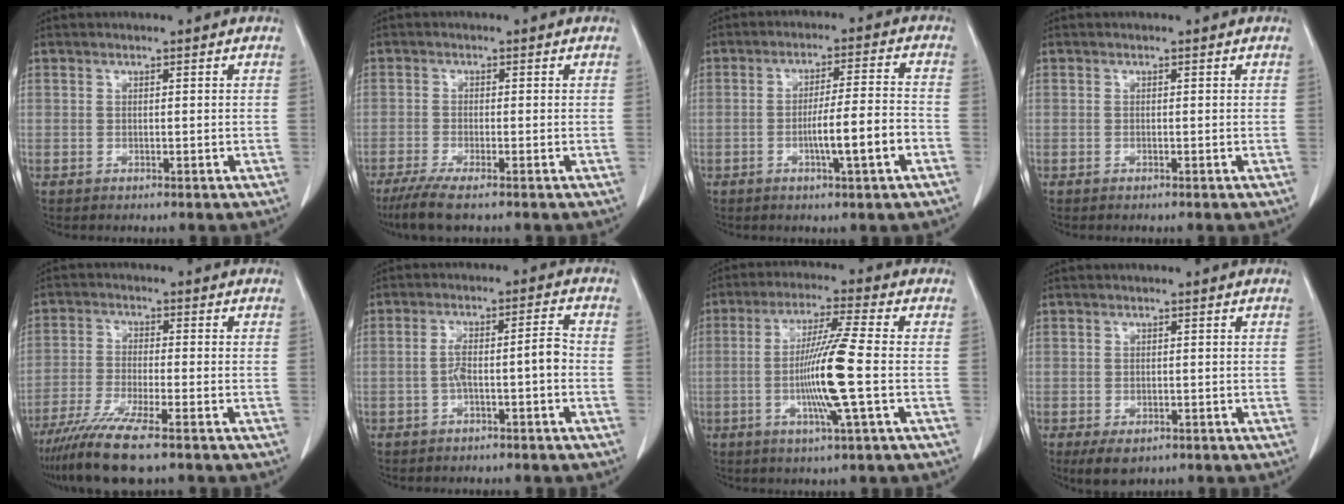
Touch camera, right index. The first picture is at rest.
{"total": 5.5, "force": [-4.0, 0.3, 3.8], "torque": [-0.067, -0.015, -0.069]}
{"total": 8.1, "force": [-2.9, -0.1, 7.6], "torque": [-0.123, 0.004, -0.046]}
{"total": 0.0}
{"total": 9.9, "force": [-7.2, 0.2, 6.7], "torque": [-0.122, -0.027, -0.125]}
{"total": 5.4, "force": [-1.5, 0.7, 5.1], "torque": [-0.091, 0.025, -0.021]}
{"total": 10.6, "force": [-1.8, -1.2, 10.4], "torque": [-0.202, -0.010, -0.037]}
{"total": 3.5, "force": [-2.1, 2.1, 1.8], "torque": [-0.031, -0.005, -0.025]}